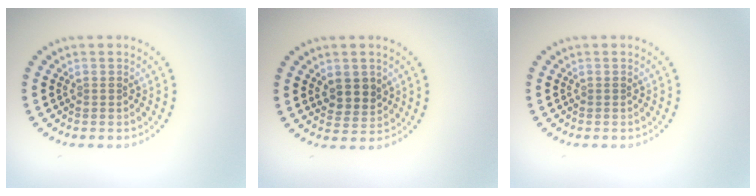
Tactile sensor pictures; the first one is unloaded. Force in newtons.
{"total": 2.7, "press": 2.5, "slide": 1.1}
{"total": 0.0}